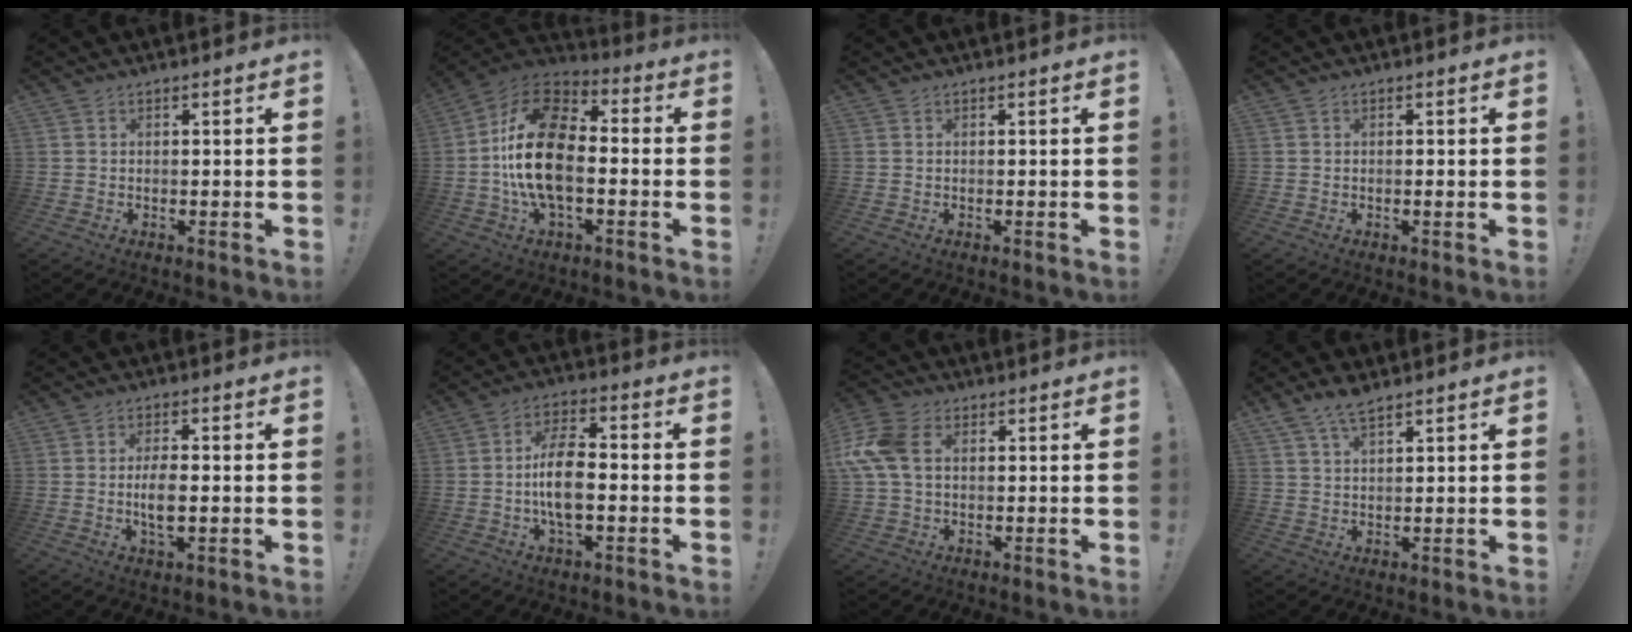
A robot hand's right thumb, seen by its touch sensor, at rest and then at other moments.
{"total": 21.7, "force": [-1.9, 12.2, 17.8], "torque": [-0.338, 0.029, -0.030]}
{"total": 0.0}
{"total": 0.7, "force": [-0.2, -0.1, 0.7], "torque": [-0.009, -0.002, -0.004]}
{"total": 6.2, "force": [-0.8, 2.2, 5.7], "torque": [-0.116, -0.004, -0.018]}
{"total": 11.6, "force": [-2.0, 5.4, 10.0], "torque": [-0.192, 0.012, -0.038]}
{"total": 11.2, "force": [1.9, 7.3, 8.3], "torque": [-0.186, 0.006, 0.037]}
{"total": 5.3, "force": [3.9, 1.4, 3.3], "torque": [-0.059, -0.016, 0.071]}